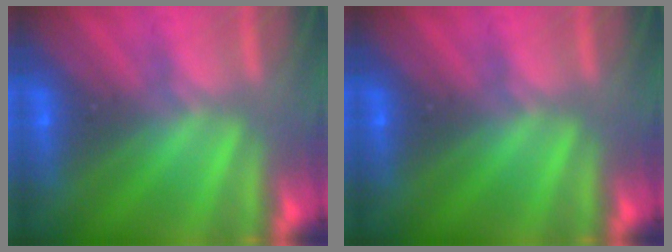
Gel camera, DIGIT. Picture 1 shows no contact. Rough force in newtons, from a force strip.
{"total": 0.0}